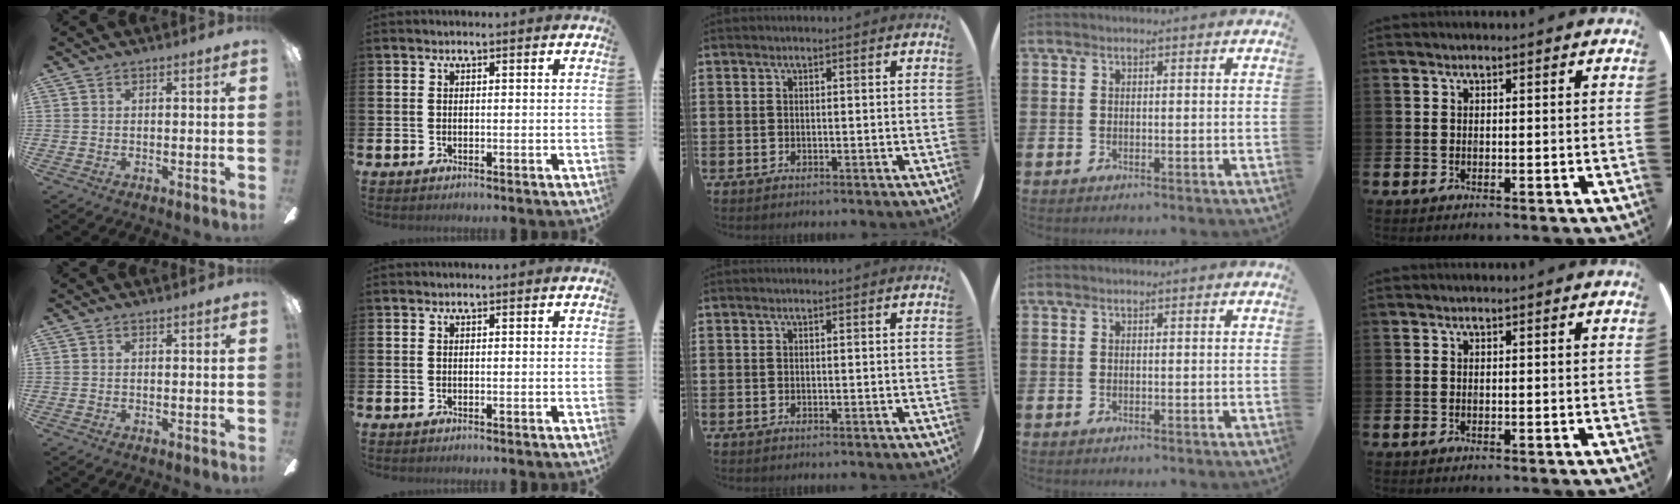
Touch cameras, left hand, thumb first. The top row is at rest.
{}